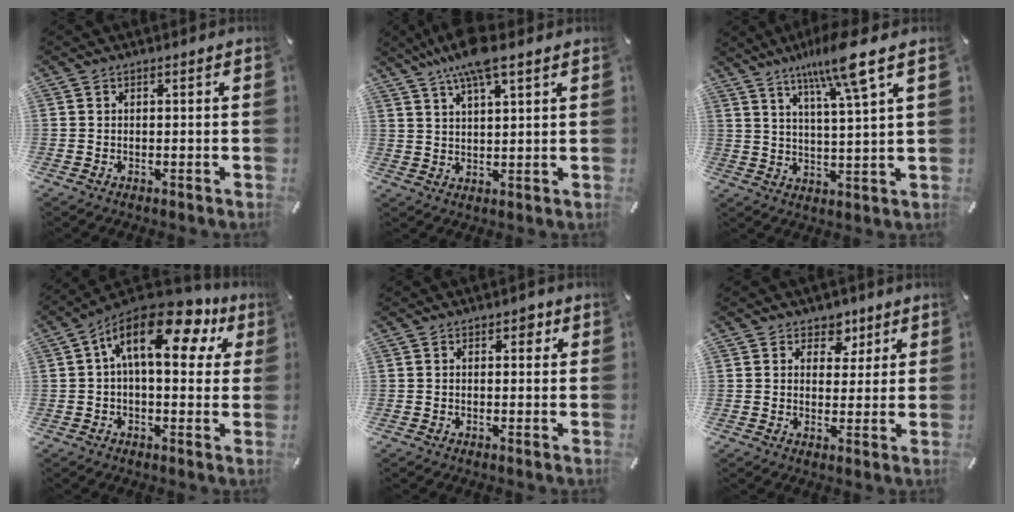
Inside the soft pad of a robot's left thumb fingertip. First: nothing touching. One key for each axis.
{"total": 8.8, "fx": 6.3, "fy": 2.3, "fz": 5.7, "tx": -0.116, "ty": -0.019, "tz": 0.113}
{"total": 12.0, "fx": 8.4, "fy": 0.8, "fz": 8.5, "tx": -0.154, "ty": -0.039, "tz": 0.136}
{"total": 18.0, "fx": 7.4, "fy": 8.5, "fz": 14.1, "tx": -0.233, "ty": -0.042, "tz": 0.119}
{"total": 2.2, "fx": 0.7, "fy": 1.4, "fz": 1.5, "tx": -0.018, "ty": 0.002, "tz": 0.006}
{"total": 5.2, "fx": 2.5, "fy": 4.3, "fz": 1.3, "tx": -0.004, "ty": -0.015, "tz": 0.038}